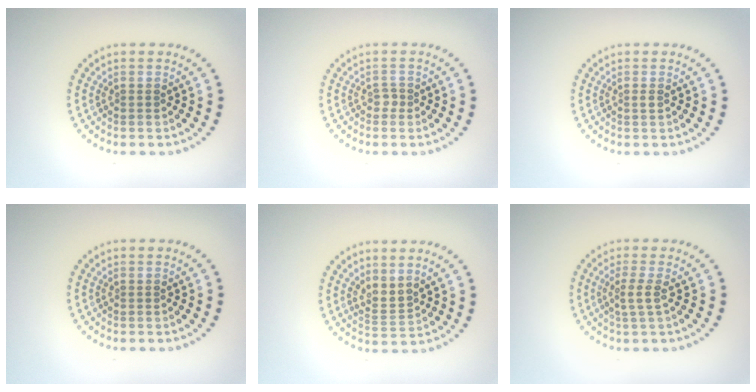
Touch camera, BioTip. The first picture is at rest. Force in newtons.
{"total": 0.9, "press": 0.7, "slide": 0.6}
{"total": 0.5, "press": 0.3, "slide": 0.4}
{"total": 0.0}
{"total": 2.0, "press": 1.5, "slide": 1.3}
{"total": 1.7, "press": 1.3, "slide": 1.1}